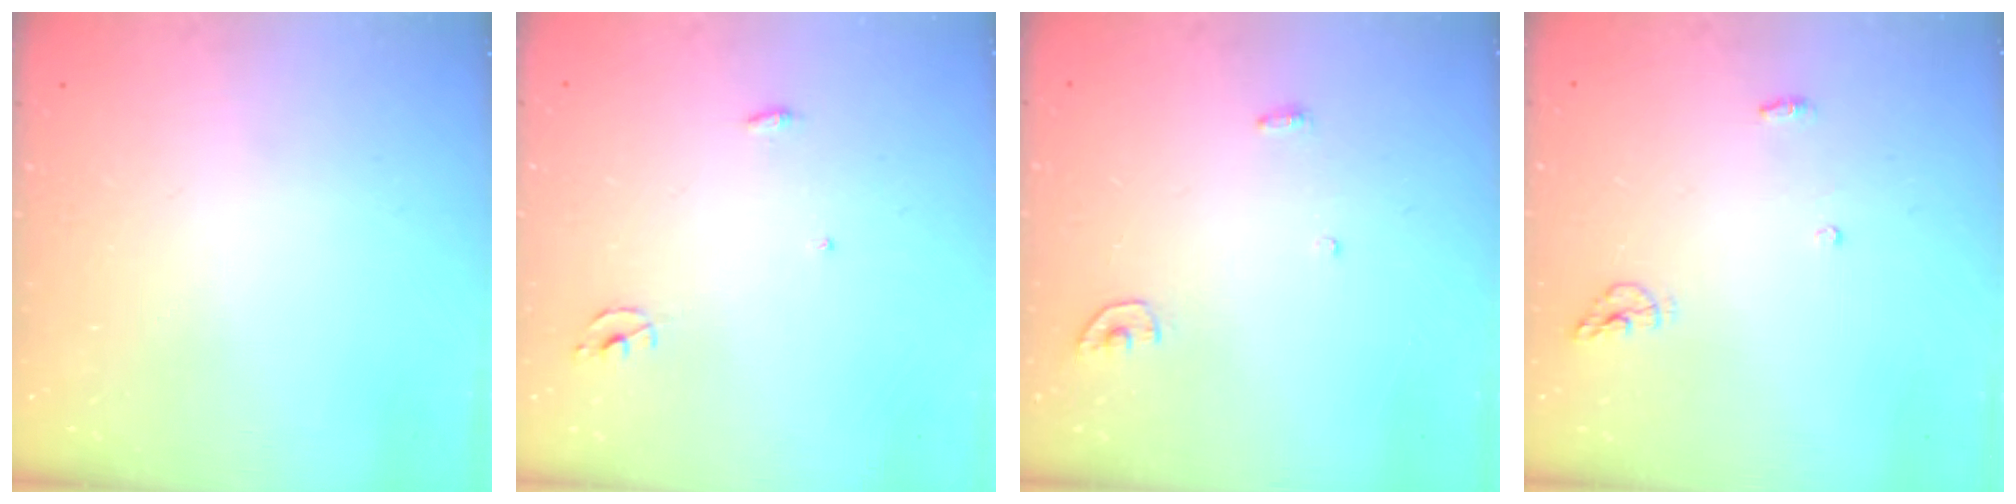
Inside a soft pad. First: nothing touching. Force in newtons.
{"total": 2.3, "press": 2.3, "slide": 0.1}
{"total": 3.8, "press": 3.8, "slide": 0.3}
{"total": 4.7, "press": 4.7, "slide": 0.2}